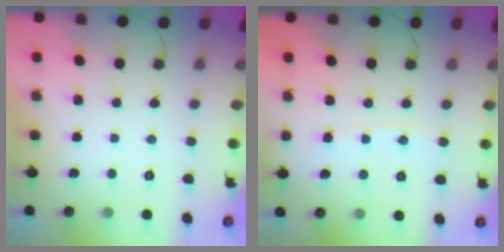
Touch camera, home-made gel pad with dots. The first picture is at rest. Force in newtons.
{"total": 5.0, "press": 5.0, "slide": 0.7}